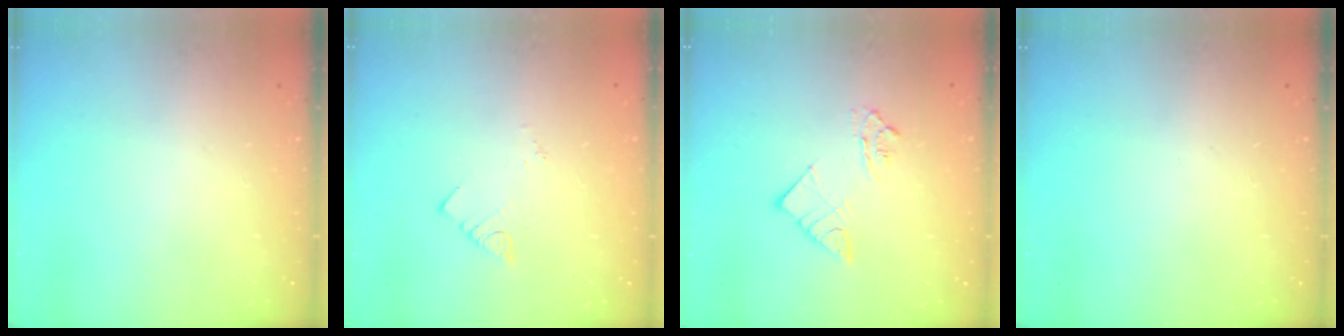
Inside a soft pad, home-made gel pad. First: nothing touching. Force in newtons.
{"total": 1.9, "press": 1.9, "slide": 0.1}
{"total": 7.6, "press": 7.5, "slide": 0.8}
{"total": 0.0}